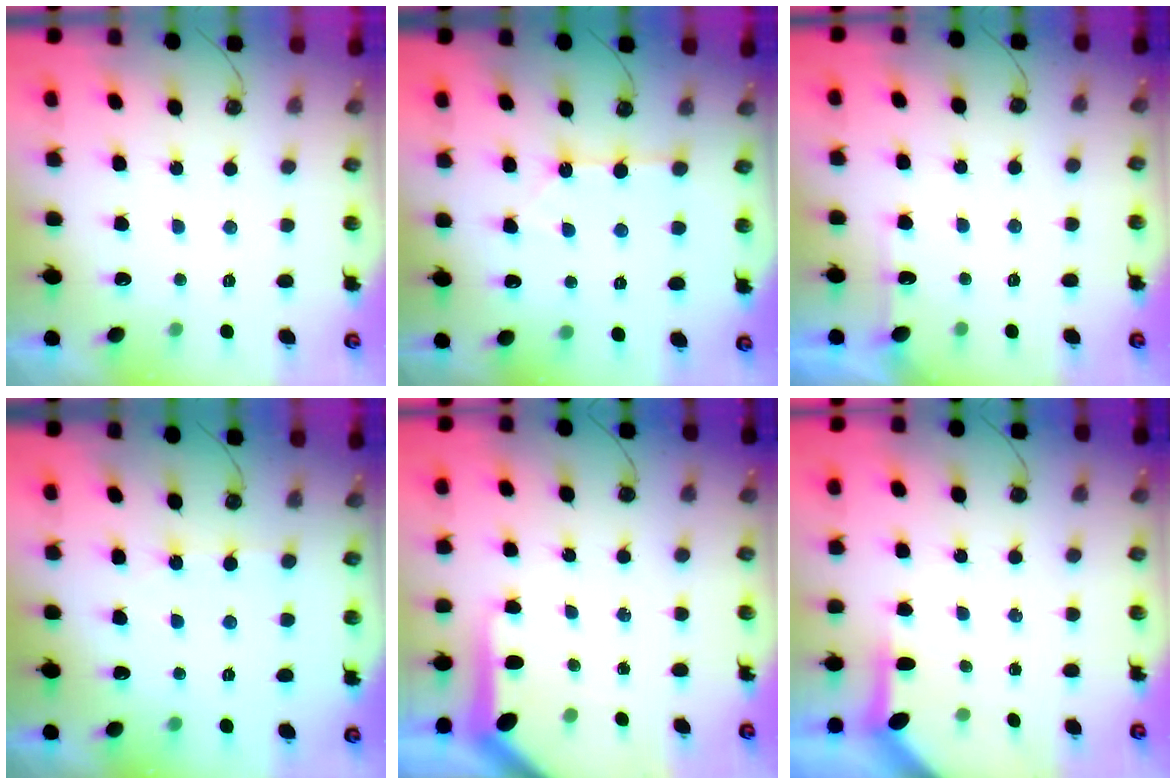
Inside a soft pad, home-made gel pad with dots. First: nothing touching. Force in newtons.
{"total": 2.4, "press": 2.4, "slide": 0.4}
{"total": 3.9, "press": 3.9, "slide": 0.5}
{"total": 2.9, "press": 2.8, "slide": 0.5}
{"total": 7.5, "press": 7.4, "slide": 0.9}
{"total": 3.8, "press": 3.8, "slide": 0.4}